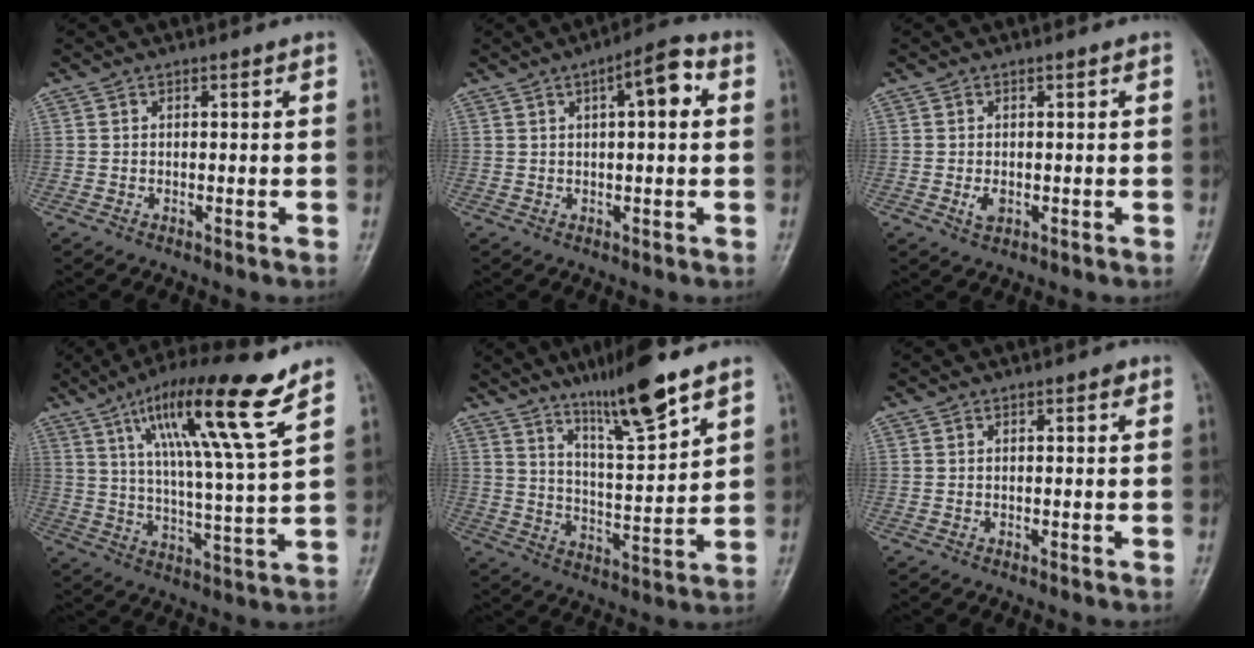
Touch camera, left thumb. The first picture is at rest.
{"total": 7.1, "force": [2.0, 2.3, 6.4], "torque": [-0.084, 0.016, 0.022]}
{"total": 2.0, "force": [-0.2, 1.2, 1.6], "torque": [-0.027, -0.005, -0.002]}
{"total": 17.0, "force": [9.5, 1.0, 14.0], "torque": [-0.236, -0.039, 0.161]}
{"total": 12.7, "force": [9.0, 1.2, 8.9], "torque": [-0.145, -0.059, 0.160]}
{"total": 0.8, "force": [0.4, 0.3, 0.6], "torque": [-0.006, 0.000, 0.002]}